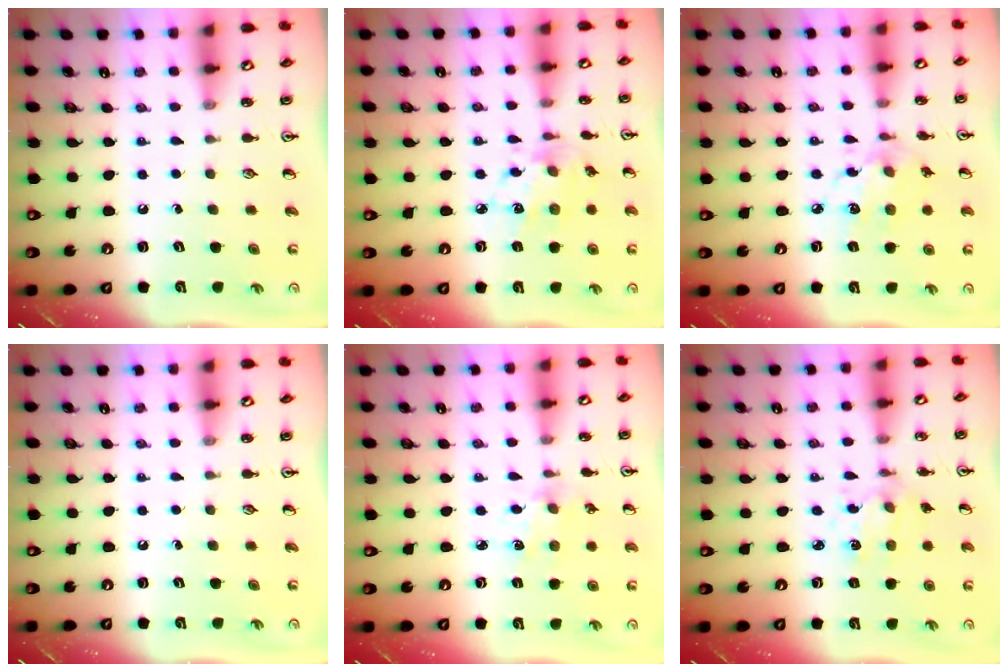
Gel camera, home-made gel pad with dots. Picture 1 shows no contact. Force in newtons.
{"total": 10.5, "press": 10.4, "slide": 0.7}
{"total": 9.7, "press": 9.7, "slide": 0.7}
{"total": 0.0}
{"total": 4.1, "press": 4.1, "slide": 0.5}
{"total": 2.5, "press": 2.5, "slide": 0.6}